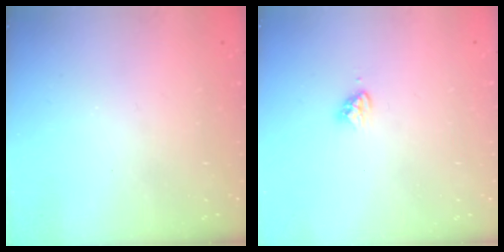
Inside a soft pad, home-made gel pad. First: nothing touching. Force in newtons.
{"total": 3.4, "press": 3.3, "slide": 0.2}